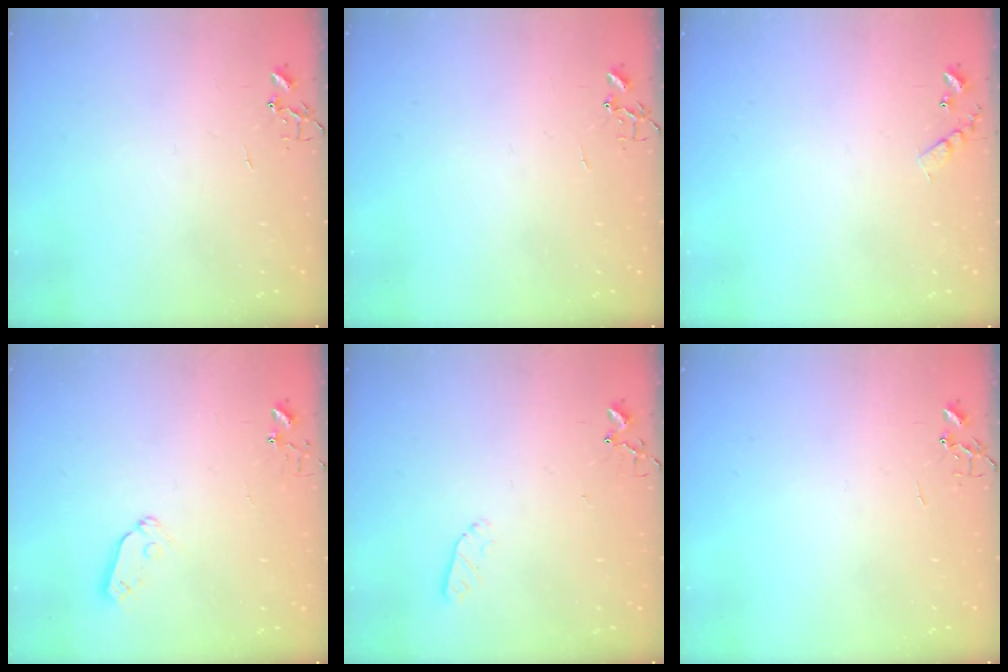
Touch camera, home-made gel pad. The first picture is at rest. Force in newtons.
{"total": 0.0}
{"total": 6.7, "press": 6.6, "slide": 0.4}
{"total": 5.9, "press": 5.8, "slide": 1.0}
{"total": 3.9, "press": 3.9, "slide": 0.4}
{"total": 0.0}